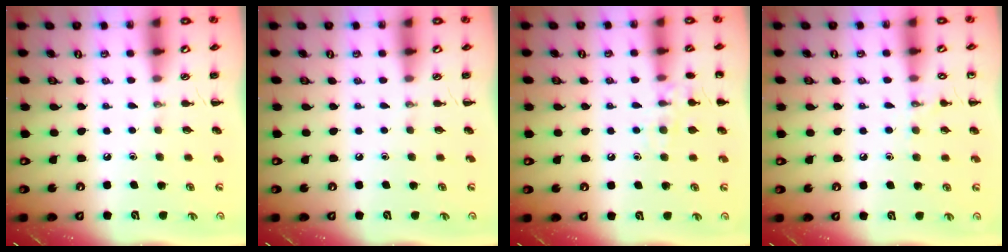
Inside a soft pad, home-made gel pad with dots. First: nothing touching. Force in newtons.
{"total": 0.0}
{"total": 8.9, "press": 8.7, "slide": 1.5}
{"total": 7.2, "press": 6.8, "slide": 2.1}